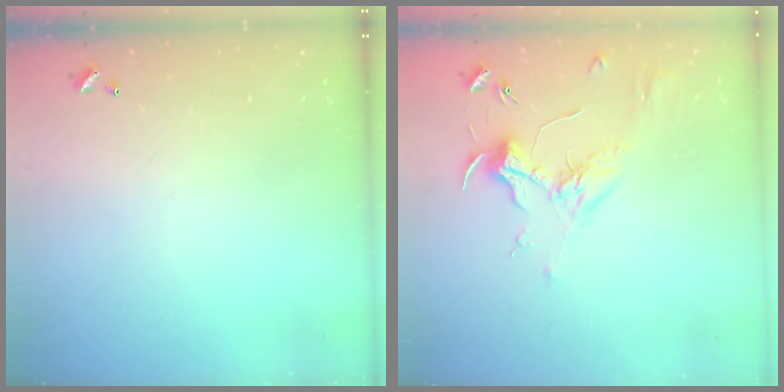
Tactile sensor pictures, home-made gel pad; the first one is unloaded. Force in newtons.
{"total": 1.9, "press": 1.7, "slide": 0.7}